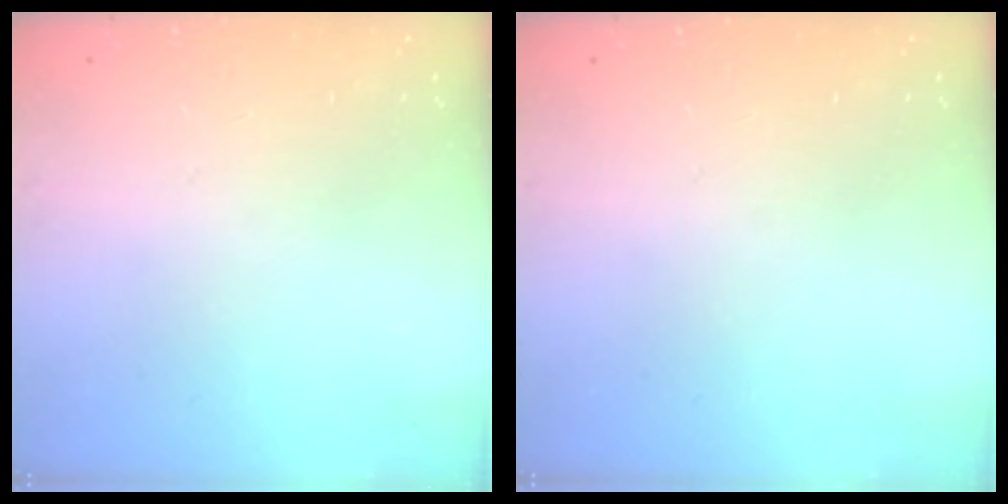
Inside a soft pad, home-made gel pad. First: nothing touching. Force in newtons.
{"total": 0.0}